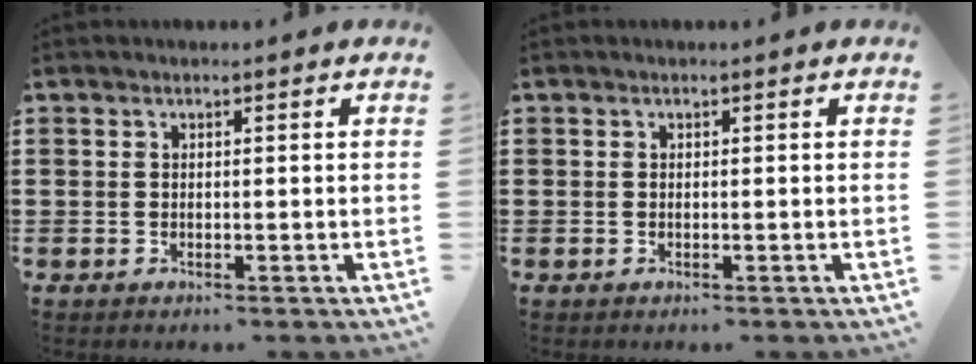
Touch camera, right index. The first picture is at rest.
{"total": 0.0}